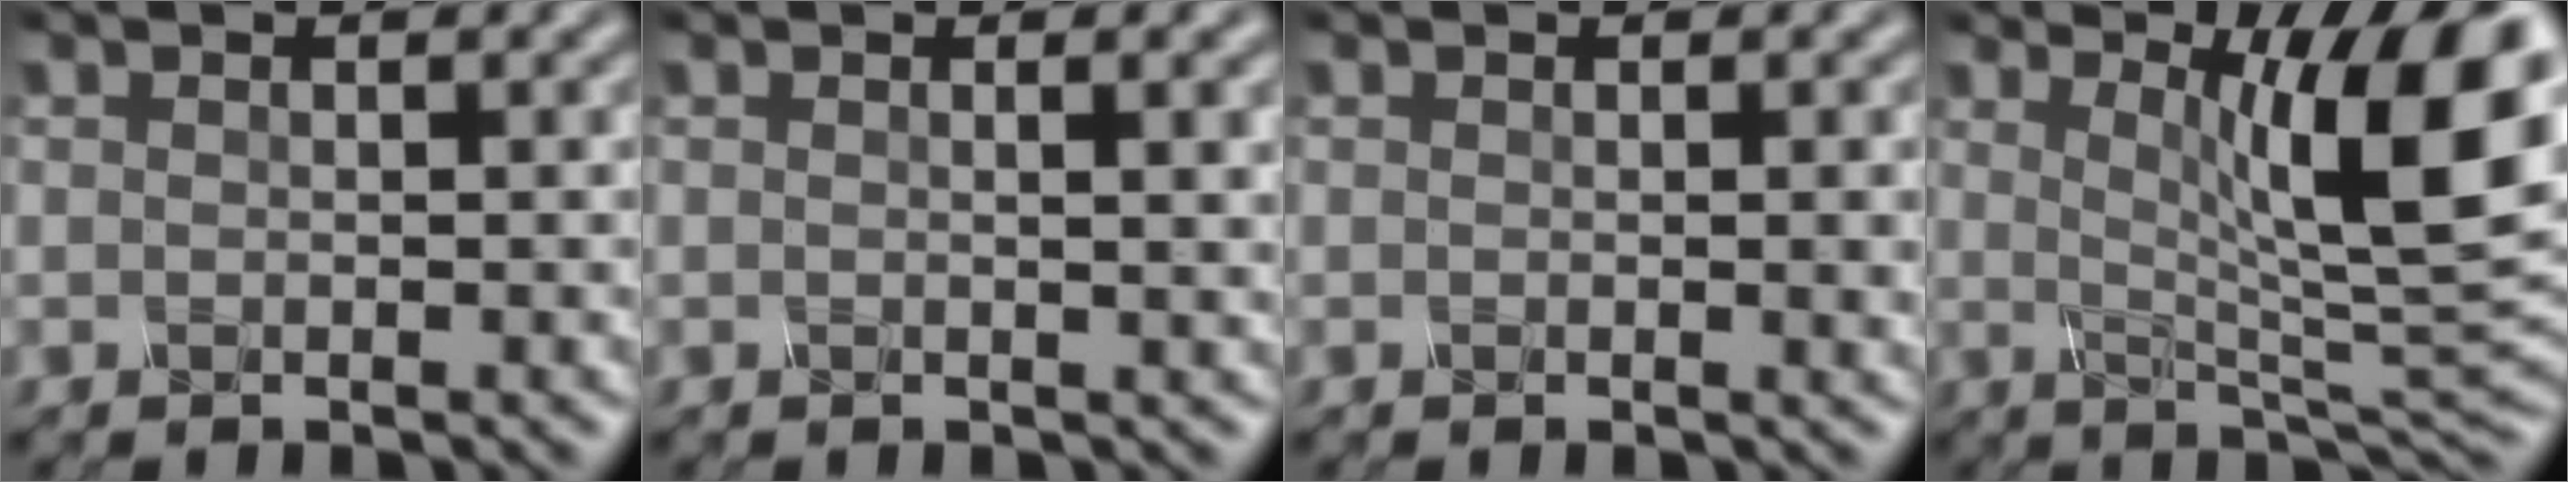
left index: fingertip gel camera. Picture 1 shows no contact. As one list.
[{"total": 3.2, "force": [0.7, 1.1, 2.9], "torque": [-0.025, 0.005, -0.001]}, {"total": 1.5, "force": [0.1, 0.4, 1.5], "torque": [-0.015, 0.000, -0.002]}, {"total": 12.4, "force": [3.4, 2.8, 11.6], "torque": [-0.140, -0.007, 0.052]}]